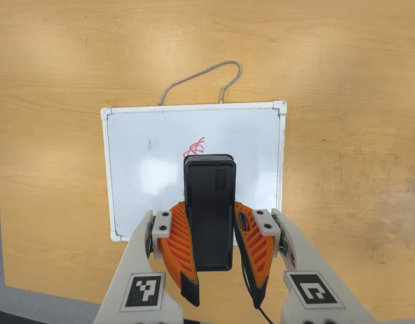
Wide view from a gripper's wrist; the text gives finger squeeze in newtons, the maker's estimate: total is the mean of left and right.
{"total": 7.6, "left": 5.9, "right": 9.4}